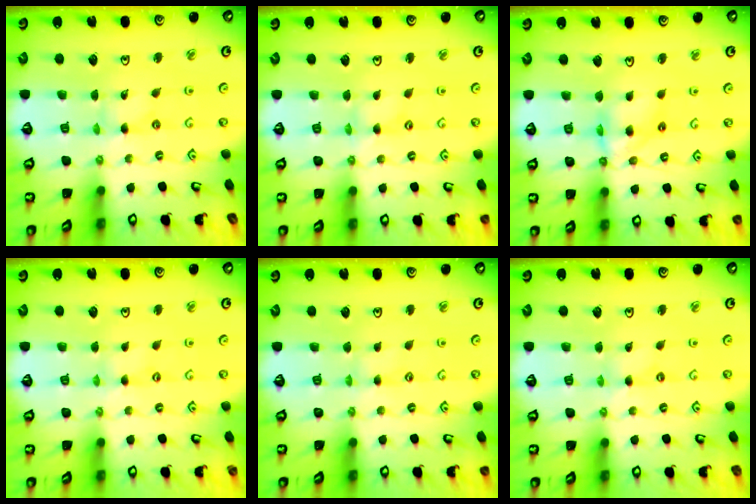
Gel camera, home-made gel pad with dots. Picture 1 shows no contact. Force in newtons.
{"total": 1.1, "press": 1.1, "slide": 0.1}
{"total": 10.2, "press": 10.1, "slide": 0.8}
{"total": 0.0}
{"total": 1.0, "press": 0.9, "slide": 0.2}
{"total": 0.0}